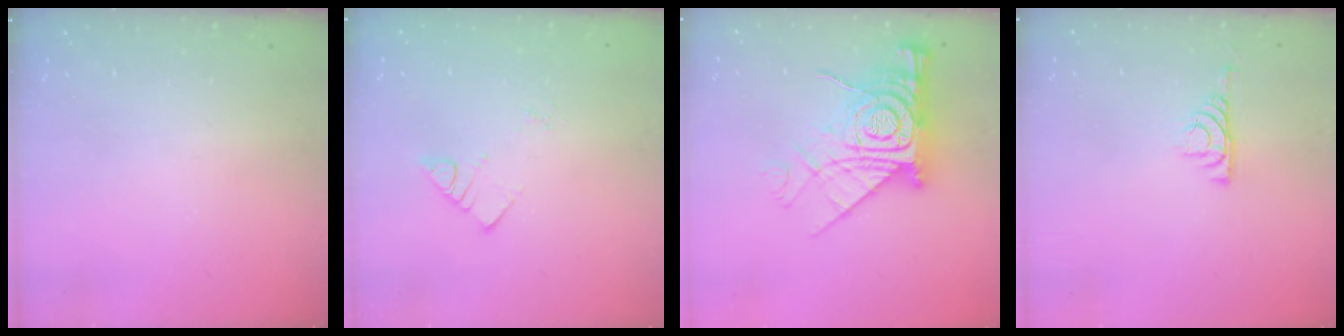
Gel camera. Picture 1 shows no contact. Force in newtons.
{"total": 3.2, "press": 3.2, "slide": 0.2}
{"total": 19.1, "press": 19.0, "slide": 1.8}
{"total": 5.4, "press": 5.4, "slide": 0.7}